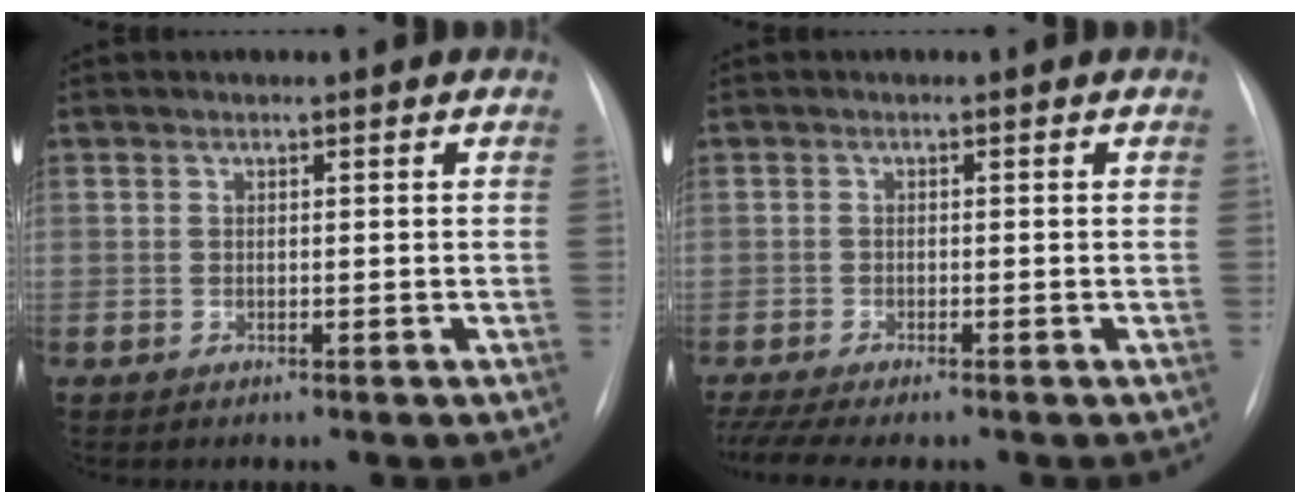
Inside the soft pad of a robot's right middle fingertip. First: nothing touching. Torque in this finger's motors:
{"motor_torque": [0.67, -0.67, 0.25, 0.06]}